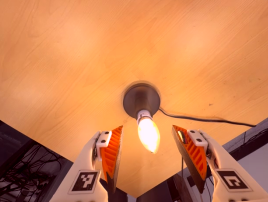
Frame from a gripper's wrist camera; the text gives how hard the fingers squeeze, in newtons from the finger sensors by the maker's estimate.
{"total": 0.0}